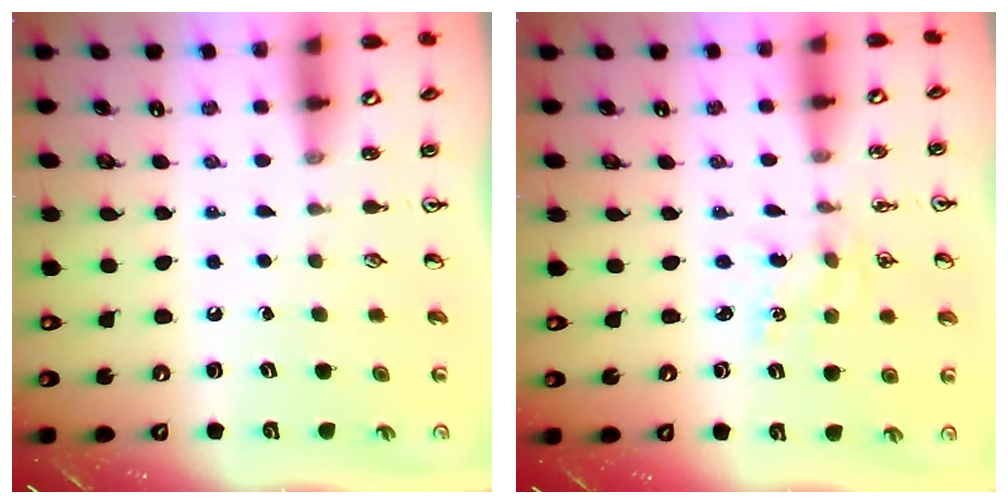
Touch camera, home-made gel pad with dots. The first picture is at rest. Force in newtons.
{"total": 1.0, "press": 1.0, "slide": 0.1}